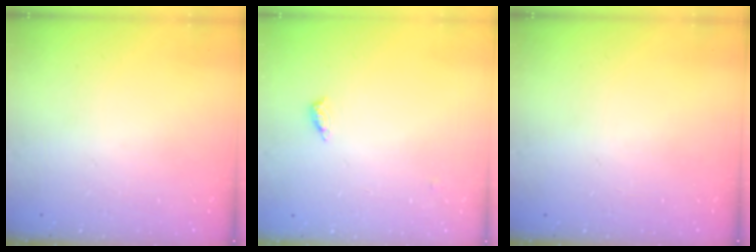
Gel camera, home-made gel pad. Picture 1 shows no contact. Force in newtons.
{"total": 4.4, "press": 4.1, "slide": 1.4}
{"total": 0.0}